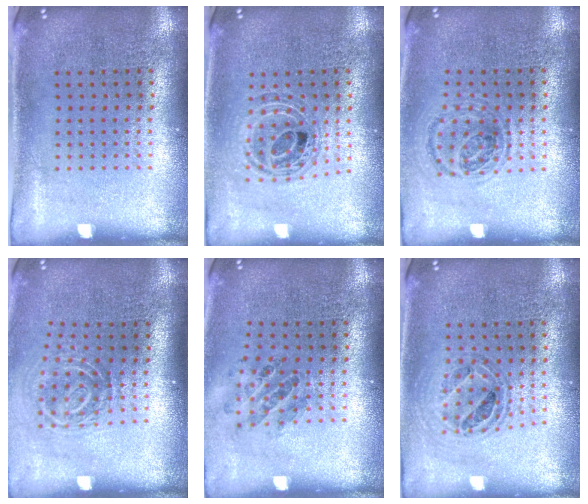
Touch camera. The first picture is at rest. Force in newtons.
{"total": 0.9, "press": 0.9, "slide": 0.2}
{"total": 1.0, "press": 1.0, "slide": 0.2}
{"total": 1.8, "press": 1.2, "slide": 1.4}
{"total": 0.9, "press": 0.9, "slide": 0.0}
{"total": 0.8, "press": 0.7, "slide": 0.3}